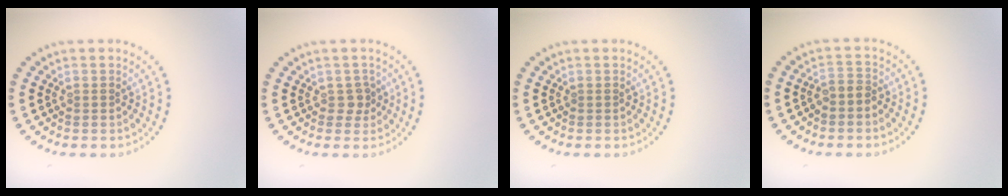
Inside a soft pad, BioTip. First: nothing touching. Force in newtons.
{"total": 1.3, "press": 1.0, "slide": 0.8}
{"total": 0.0}
{"total": 1.7, "press": 1.4, "slide": 1.0}